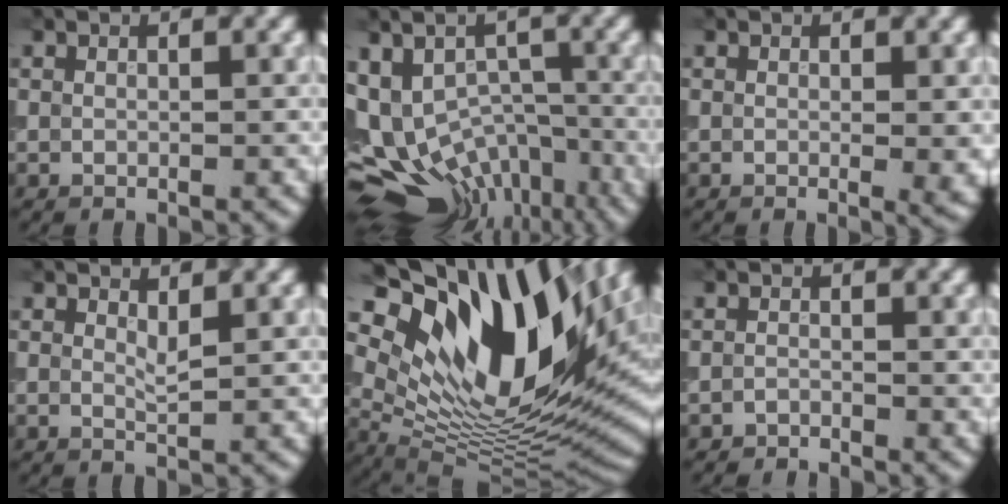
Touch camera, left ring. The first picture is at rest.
{"total": 15.7, "force": [-7.9, 11.2, 7.7], "torque": [-0.139, -0.033, -0.087]}
{"total": 2.1, "force": [0.1, 0.5, 2.1], "torque": [-0.025, -0.009, 0.003]}
{"total": 1.1, "force": [0.5, 0.2, 0.9], "torque": [-0.019, -0.002, 0.009]}
{"total": 18.3, "force": [9.0, 8.1, 13.8], "torque": [-0.259, 0.021, 0.152]}
{"total": 1.1, "force": [-1.1, 0.2, 0.0], "torque": [0.004, 0.000, -0.024]}